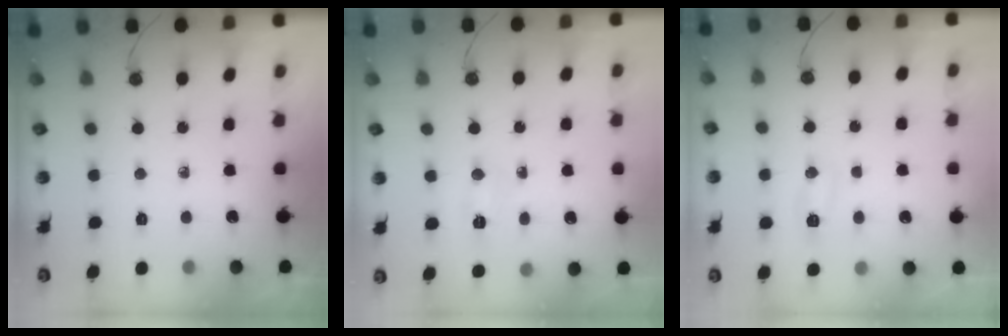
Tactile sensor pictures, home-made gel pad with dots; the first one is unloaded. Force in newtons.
{"total": 6.0, "press": 5.9, "slide": 0.6}
{"total": 15.9, "press": 5.9, "slide": 14.7}